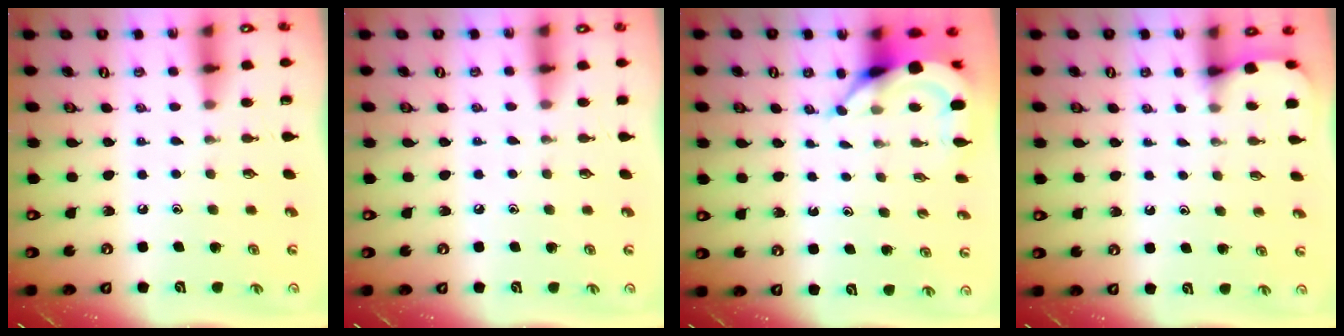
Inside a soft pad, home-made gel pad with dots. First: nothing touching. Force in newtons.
{"total": 2.6, "press": 2.6, "slide": 0.4}
{"total": 5.0, "press": 5.0, "slide": 0.3}
{"total": 2.2, "press": 2.2, "slide": 0.3}